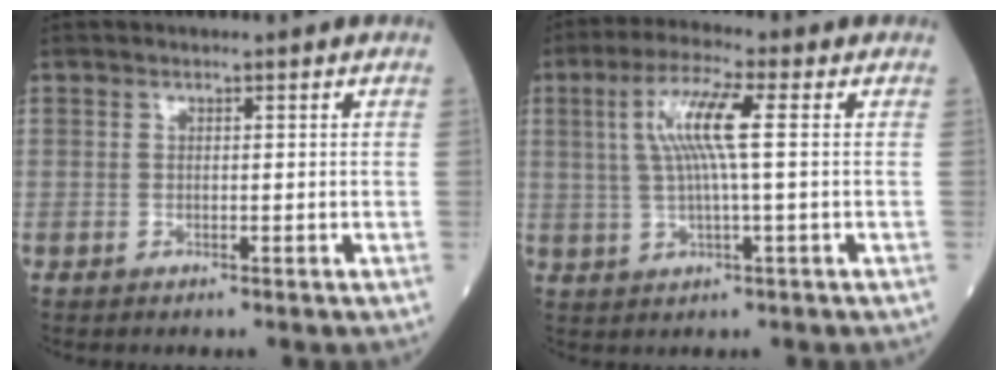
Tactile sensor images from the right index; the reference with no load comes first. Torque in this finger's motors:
{"motor_torque": [0.57, -0.22, 0.33, 0.19]}